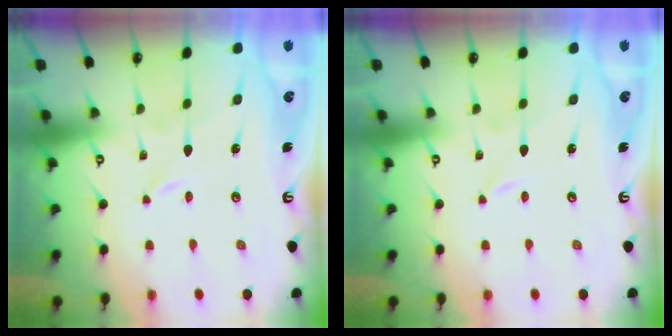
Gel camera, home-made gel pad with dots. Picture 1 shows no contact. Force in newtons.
{"total": 0.0}